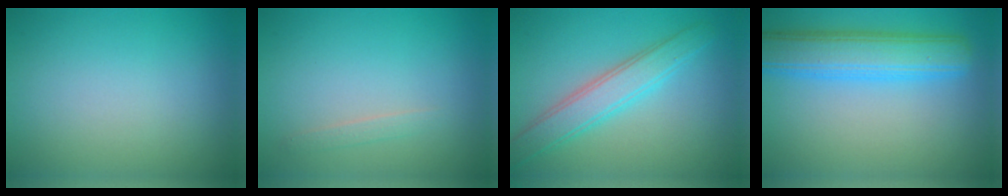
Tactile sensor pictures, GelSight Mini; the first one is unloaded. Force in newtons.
{"total": 0.8, "press": 0.8, "slide": 0.0}
{"total": 3.9, "press": 3.9, "slide": 0.1}
{"total": 6.5, "press": 6.5, "slide": 0.2}